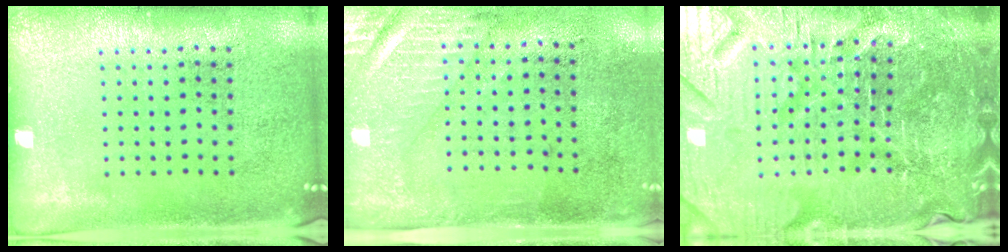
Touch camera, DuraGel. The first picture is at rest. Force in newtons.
{"total": 3.0, "press": 2.5, "slide": 1.5}
{"total": 5.8, "press": 5.4, "slide": 2.1}